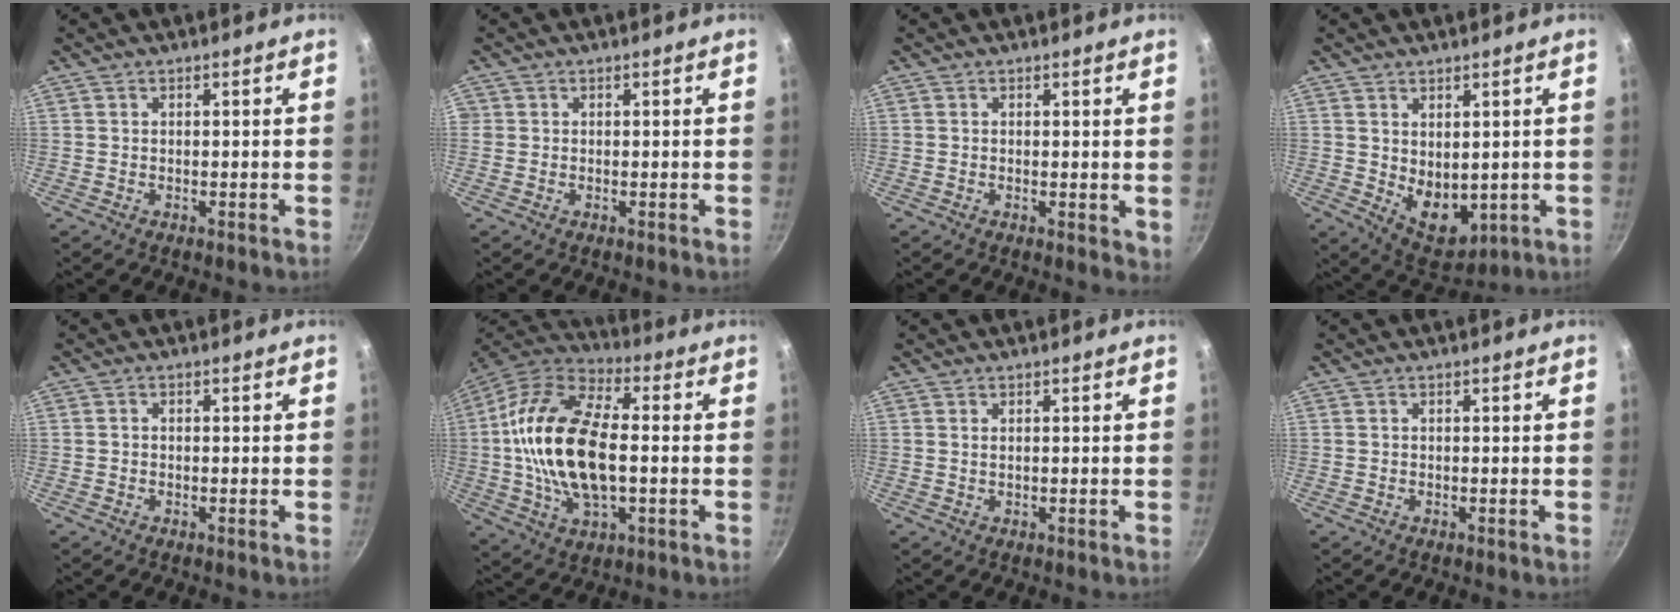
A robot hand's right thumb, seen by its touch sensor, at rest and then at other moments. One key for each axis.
{"total": 0.7, "fx": 0.0, "fy": 0.7, "fz": 0.0, "tx": 0.007, "ty": 0.002, "tz": -0.002}
{"total": 2.2, "fx": 0.3, "fy": 1.1, "fz": 1.9, "tx": -0.022, "ty": -0.005, "tz": 0.003}
{"total": 8.4, "fx": 0.8, "fy": 5.5, "fz": 6.2, "tx": -0.068, "ty": -0.024, "tz": 0.036}
{"total": 0.7, "fx": -0.3, "fy": 0.5, "fz": 0.3, "tx": -0.005, "ty": 0.003, "tz": -0.006}
{"total": 21.5, "fx": -0.3, "fy": 11.1, "fz": 18.4, "tx": -0.347, "ty": 0.030, "tz": -0.016}
{"total": 0.6, "fx": 0.2, "fy": 0.3, "fz": 0.5, "tx": -0.009, "ty": 0.001, "tz": 0.004}
{"total": 0.0}